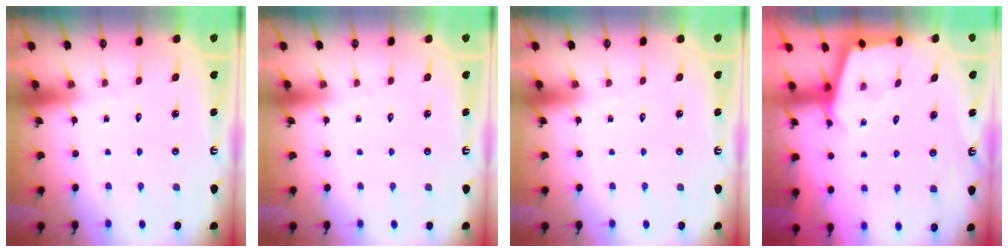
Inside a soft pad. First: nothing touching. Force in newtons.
{"total": 0.0}
{"total": 0.0}
{"total": 2.8, "press": 2.8, "slide": 0.4}